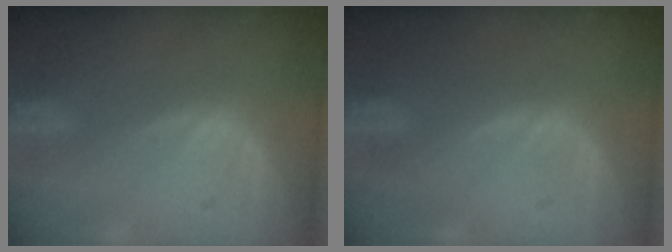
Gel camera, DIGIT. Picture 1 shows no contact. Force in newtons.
{"total": 0.0}